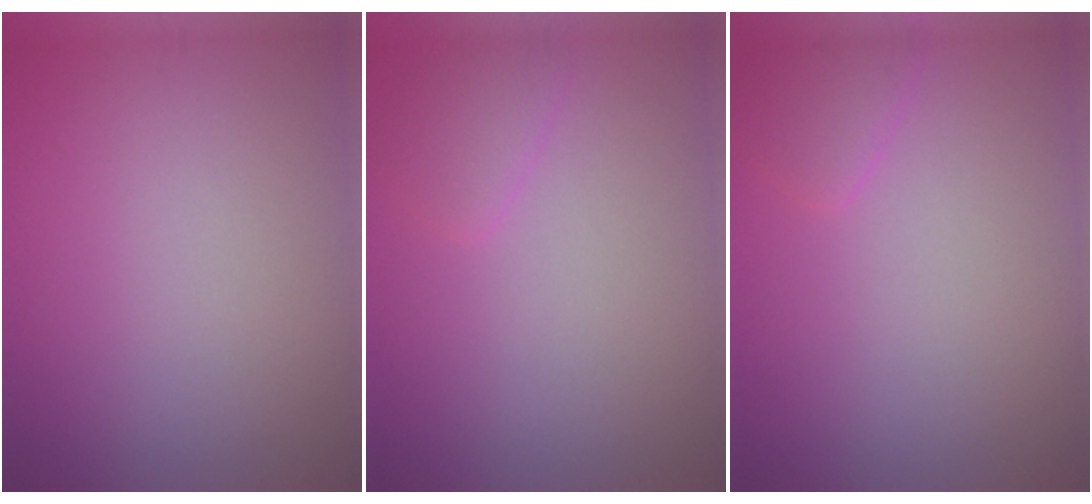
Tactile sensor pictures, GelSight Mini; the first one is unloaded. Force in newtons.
{"total": 1.5, "press": 1.5, "slide": 0.2}
{"total": 1.5, "press": 1.5, "slide": 0.1}